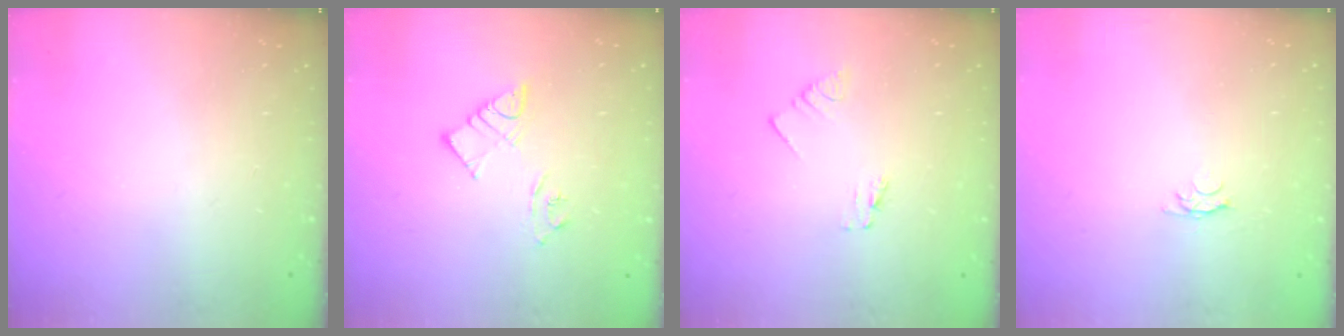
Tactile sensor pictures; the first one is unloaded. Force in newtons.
{"total": 7.1, "press": 7.1, "slide": 0.6}
{"total": 0.0}
{"total": 3.3, "press": 3.2, "slide": 0.5}